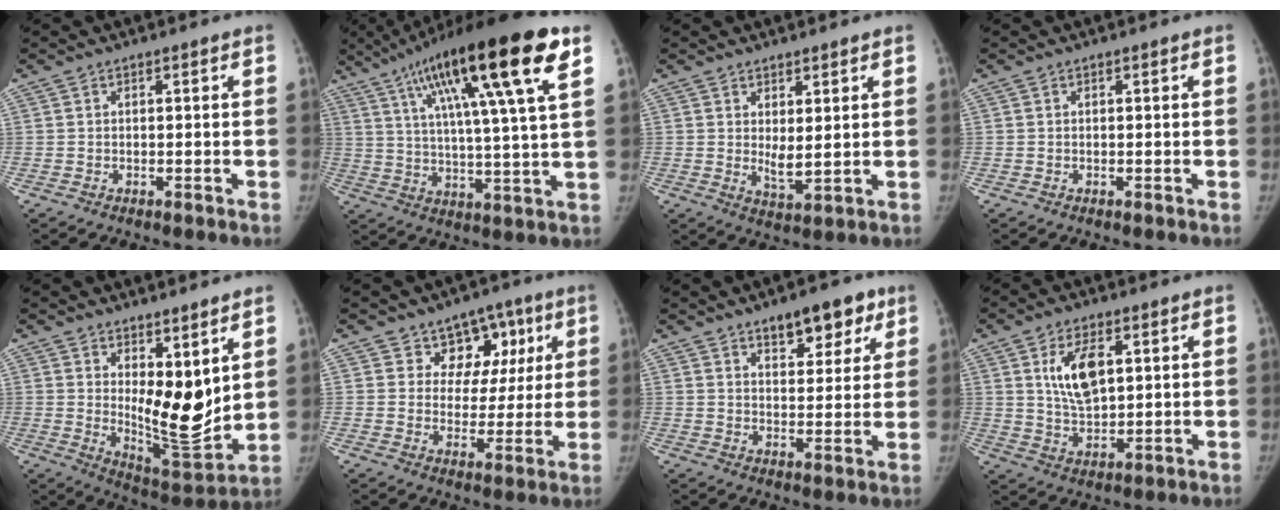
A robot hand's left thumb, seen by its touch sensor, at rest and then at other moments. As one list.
[{"total": 23.1, "force": [11.2, 3.1, 20.0], "torque": [-0.327, -0.012, 0.178]}, {"total": 4.4, "force": [1.2, 1.6, 4.0], "torque": [-0.062, -0.021, 0.028]}, {"total": 0.0}, {"total": 13.0, "force": [4.3, 5.1, 11.2], "torque": [-0.141, -0.059, 0.088]}, {"total": 9.6, "force": [4.9, 7.6, 3.2], "torque": [0.010, -0.013, 0.070]}, {"total": 10.0, "force": [6.3, 4.6, 6.3], "torque": [-0.052, -0.032, 0.091]}, {"total": 9.3, "force": [3.0, 4.7, 7.5], "torque": [-0.122, -0.015, 0.060]}]